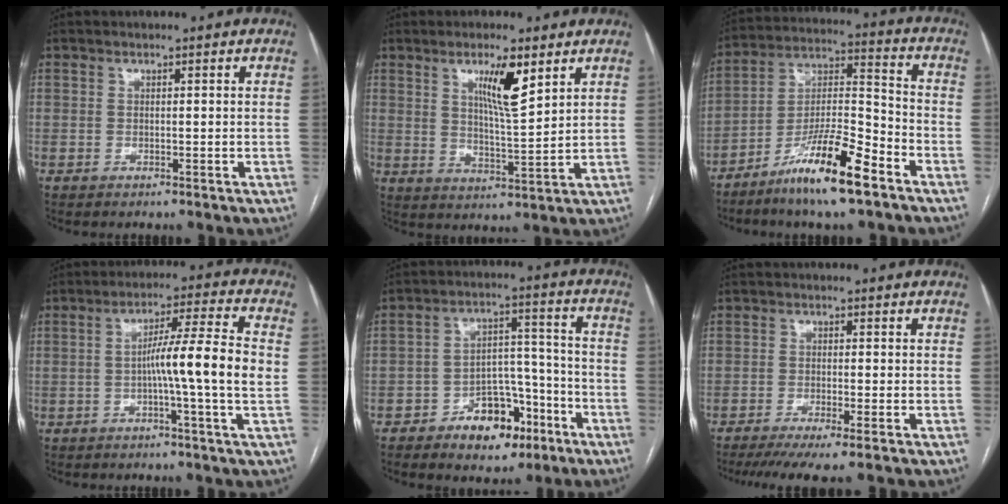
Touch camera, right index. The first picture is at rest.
{"total": 7.7, "force": [4.0, 0.8, 6.6], "torque": [-0.117, -0.009, 0.070]}
{"total": 14.3, "force": [-9.2, 1.5, 10.9], "torque": [-0.205, -0.012, -0.166]}
{"total": 9.9, "force": [-0.8, -1.3, 9.8], "torque": [-0.158, 0.010, -0.017]}
{"total": 10.2, "force": [-6.0, 5.6, 6.1], "torque": [-0.084, 0.028, -0.089]}
{"total": 7.3, "force": [-5.7, -0.4, 4.6], "torque": [-0.061, -0.014, -0.089]}